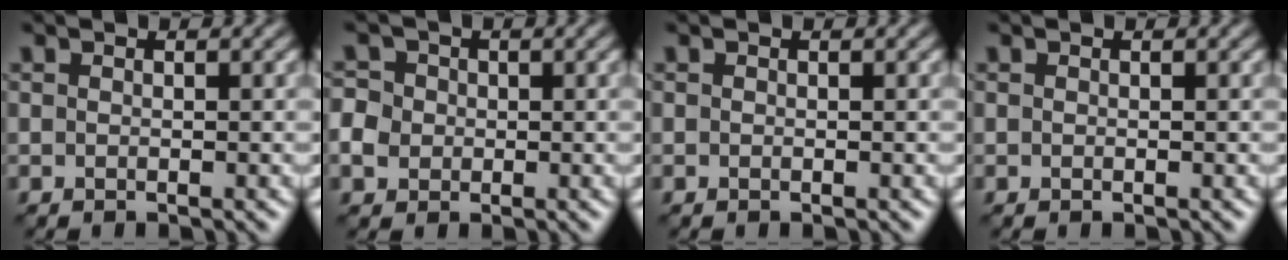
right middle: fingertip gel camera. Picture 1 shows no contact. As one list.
[{"total": 3.4, "force": [-0.2, 3.1, 1.3], "torque": [-0.022, 0.017, -0.011]}, {"total": 0.0}, {"total": 0.0}]